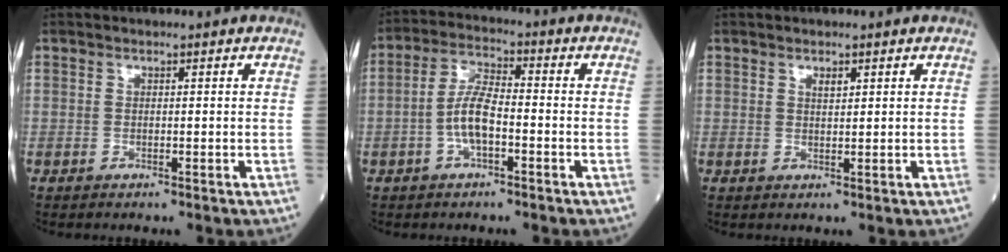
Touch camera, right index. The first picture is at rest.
{"total": 6.1, "force": [-1.8, 1.9, 5.6], "torque": [-0.116, 0.011, -0.038]}
{"total": 1.2, "force": [0.8, 0.4, 0.8], "torque": [-0.014, -0.001, 0.014]}